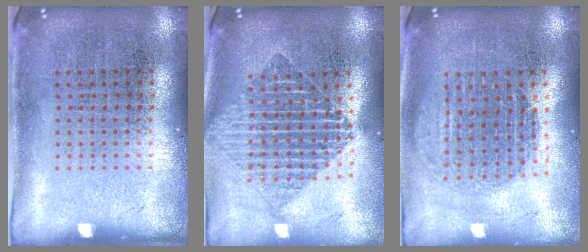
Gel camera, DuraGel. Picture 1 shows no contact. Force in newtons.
{"total": 1.9, "press": 1.6, "slide": 1.1}
{"total": 1.6, "press": 1.3, "slide": 0.9}